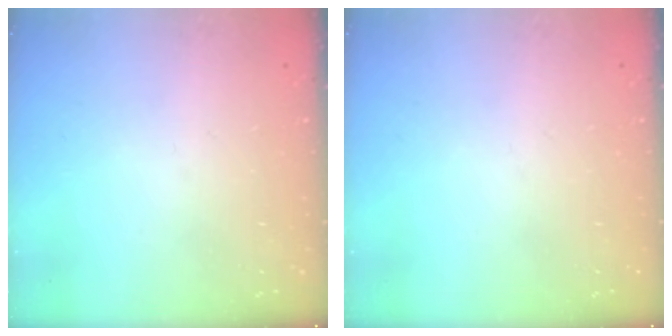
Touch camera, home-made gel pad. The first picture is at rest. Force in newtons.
{"total": 0.0}